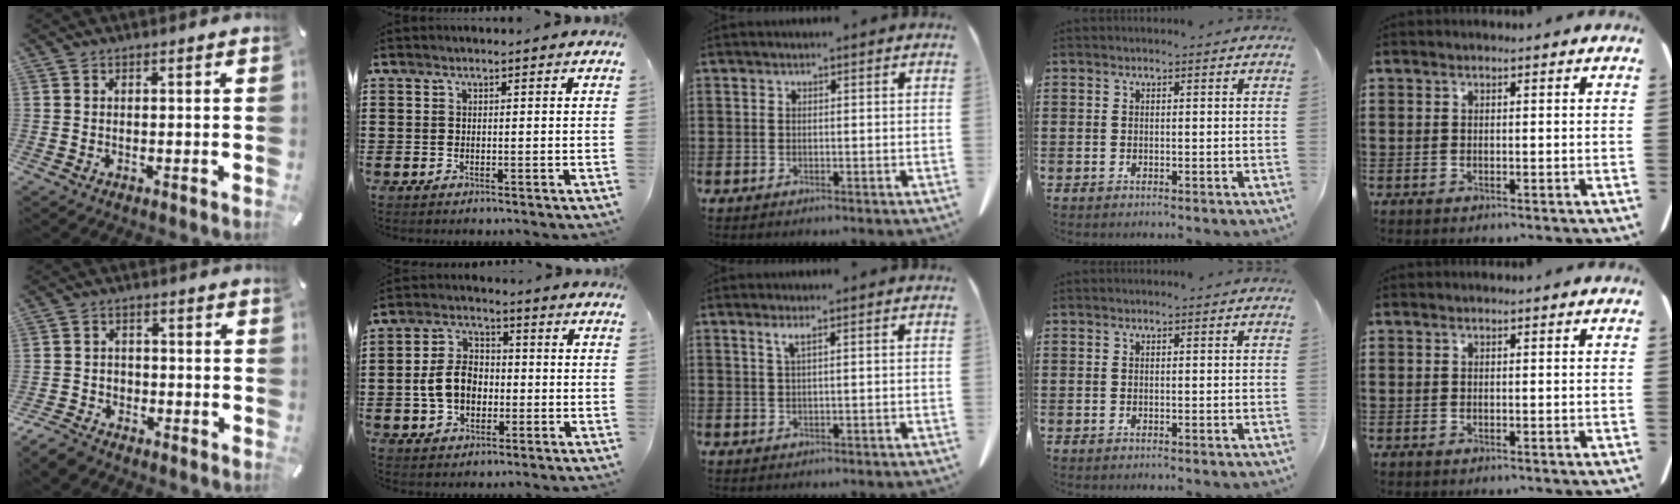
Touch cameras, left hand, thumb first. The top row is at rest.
{"thumb": {"total": 5.0, "force": [-3.6, 3.2, 1.1], "torque": [-0.027, 0.020, -0.071]}, "index": {"total": 7.2, "force": [-1.2, 5.1, 4.9], "torque": [-0.116, 0.008, -0.027]}, "middle": {"total": 1.5, "force": [0.7, -0.1, 1.4], "torque": [-0.028, -0.001, 0.013]}}